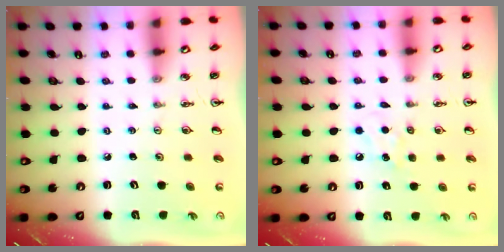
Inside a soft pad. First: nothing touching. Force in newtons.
{"total": 5.9, "press": 5.9, "slide": 0.8}